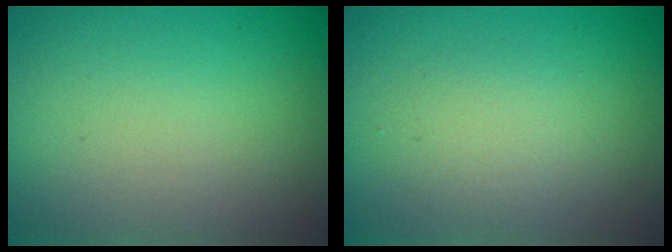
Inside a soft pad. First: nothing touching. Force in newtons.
{"total": 2.4, "press": 2.4, "slide": 0.3}